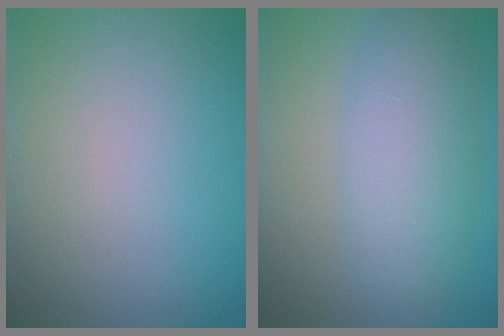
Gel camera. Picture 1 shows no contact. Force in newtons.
{"total": 4.9, "press": 4.9, "slide": 0.2}